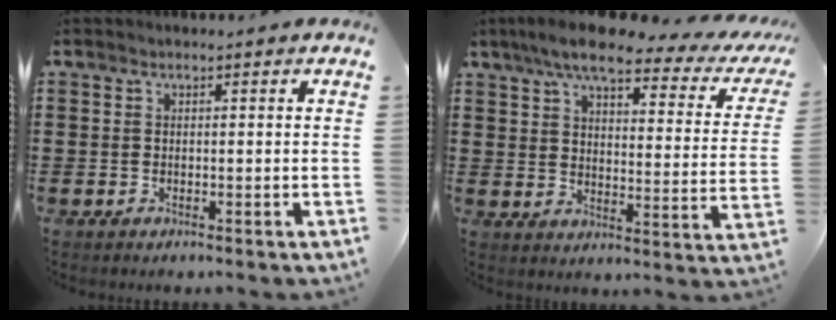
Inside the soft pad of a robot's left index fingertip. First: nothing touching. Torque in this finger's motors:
{"motor_torque": [1.11, -1.03, 0.49, 0.21]}